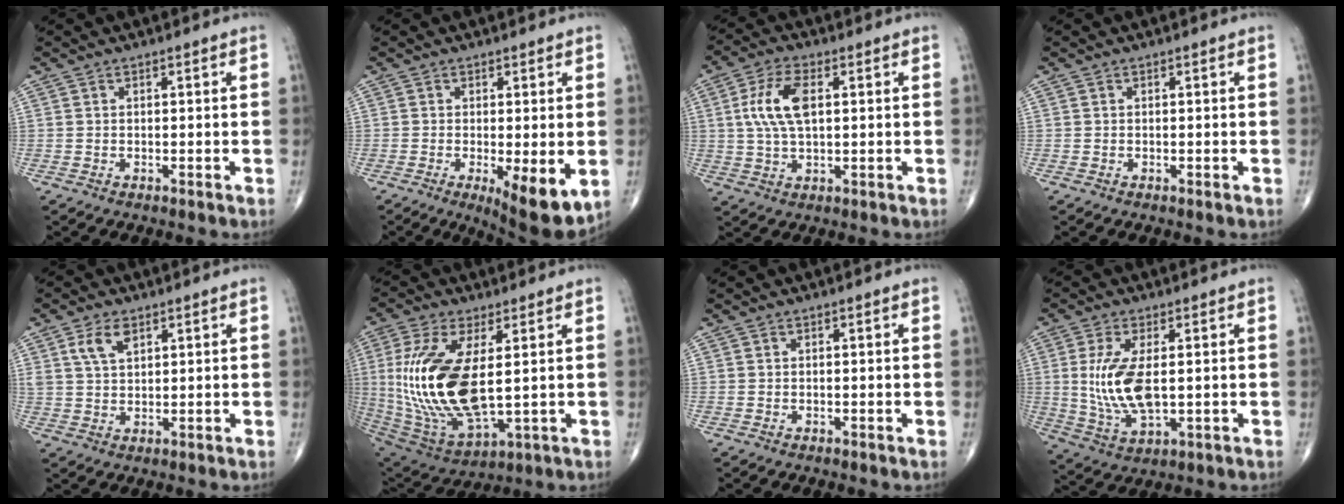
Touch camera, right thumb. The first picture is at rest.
{"total": 9.3, "force": [-2.3, 2.9, 8.5], "torque": [-0.124, -0.024, -0.031]}
{"total": 9.0, "force": [1.7, 4.3, 7.7], "torque": [-0.160, 0.006, 0.032]}
{"total": 0.0}
{"total": 5.0, "force": [2.5, 2.7, 3.3], "torque": [-0.057, -0.008, 0.051]}
{"total": 21.2, "force": [1.8, 9.1, 19.0], "torque": [-0.410, -0.024, 0.050]}
{"total": 0.0}
{"total": 11.1, "force": [0.8, 4.9, 10.0], "torque": [-0.209, -0.013, 0.027]}